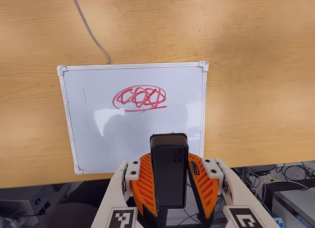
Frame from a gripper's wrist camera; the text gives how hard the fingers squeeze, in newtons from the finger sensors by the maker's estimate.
{"total": 7.5, "left": 6.7, "right": 8.4}